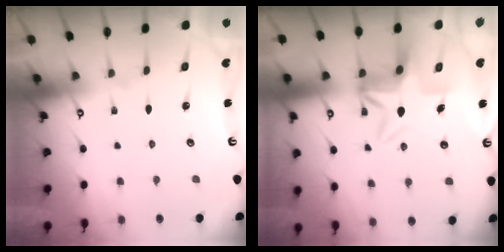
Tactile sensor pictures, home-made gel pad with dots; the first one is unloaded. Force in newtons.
{"total": 6.7, "press": 6.4, "slide": 2.0}